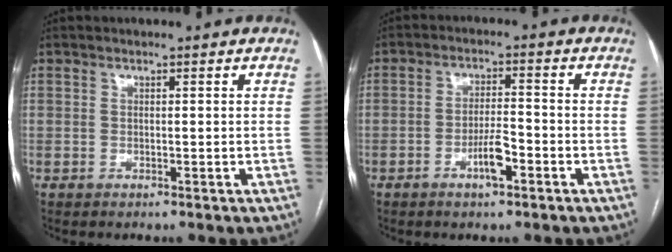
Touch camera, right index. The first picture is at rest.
{"total": 4.7, "force": [-2.3, 0.9, 4.0], "torque": [-0.075, 0.001, -0.043]}